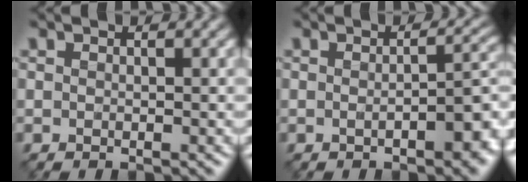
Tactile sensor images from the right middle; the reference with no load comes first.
{"total": 5.0, "force": [-1.5, 1.4, 4.5], "torque": [-0.061, -0.004, -0.016]}